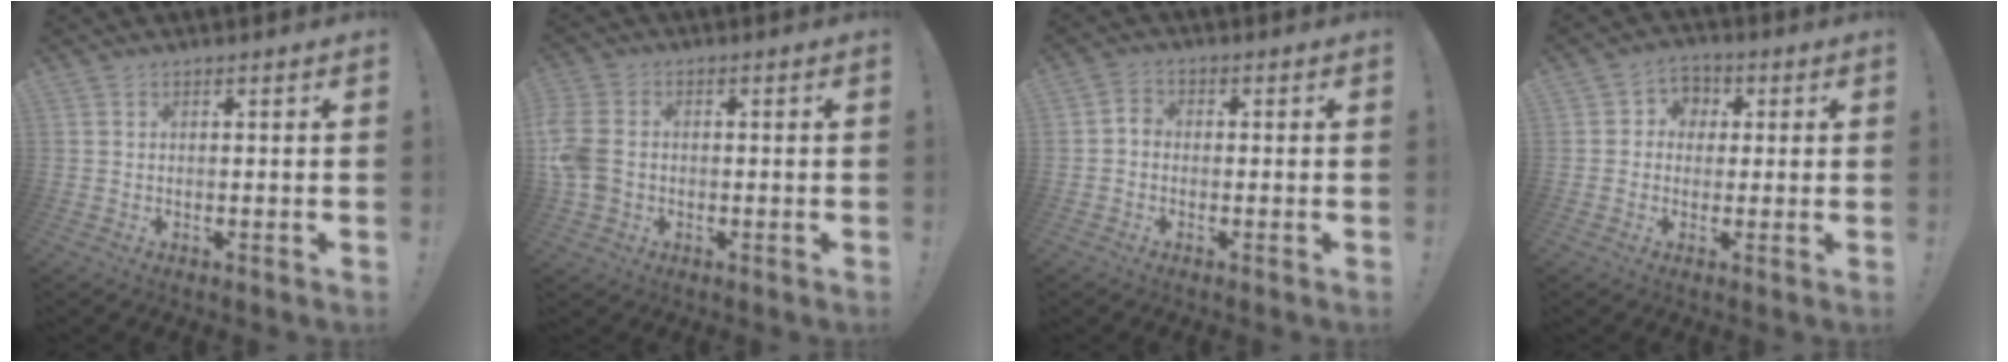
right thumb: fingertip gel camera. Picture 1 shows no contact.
{"total": 9.0, "force": [-0.8, 7.0, 5.7], "torque": [-0.131, 0.004, -0.013]}
{"total": 2.7, "force": [-1.4, 1.9, 1.4], "torque": [-0.023, 0.013, -0.025]}
{"total": 5.5, "force": [-0.5, 5.3, 1.6], "torque": [-0.022, 0.018, -0.005]}